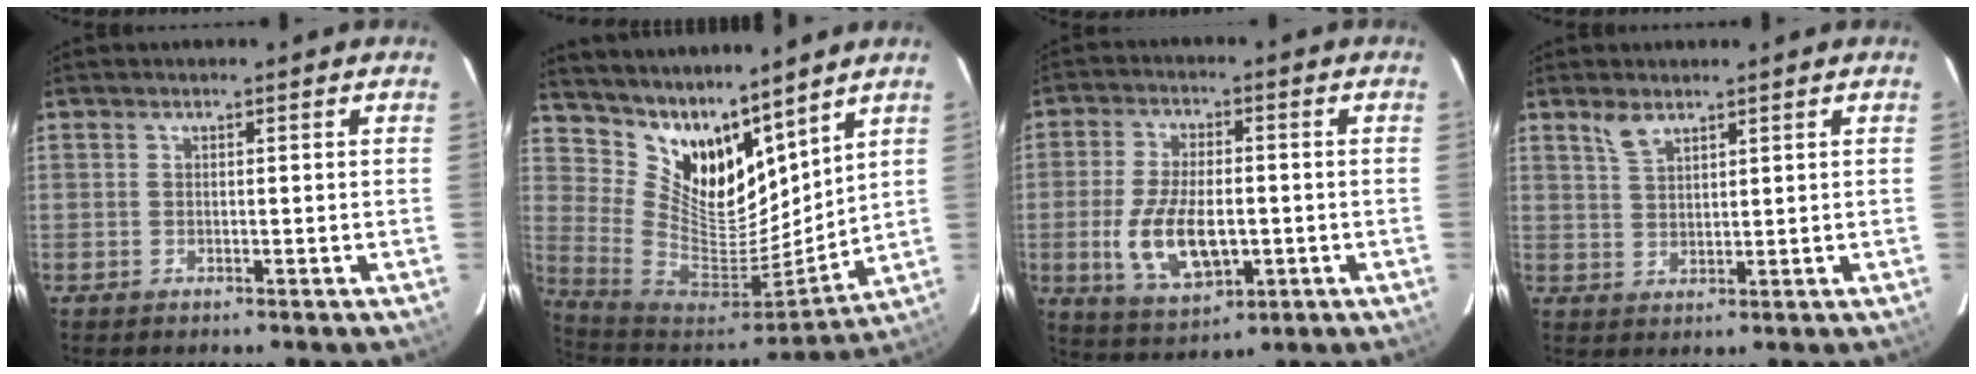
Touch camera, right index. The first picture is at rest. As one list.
[{"total": 16.1, "force": [12.9, 7.2, 6.5], "torque": [-0.147, -0.022, 0.254]}, {"total": 12.1, "force": [-2.4, 5.8, 10.3], "torque": [-0.211, -0.010, -0.034]}, {"total": 3.3, "force": [2.5, 1.3, 1.7], "torque": [-0.034, 0.002, 0.052]}]